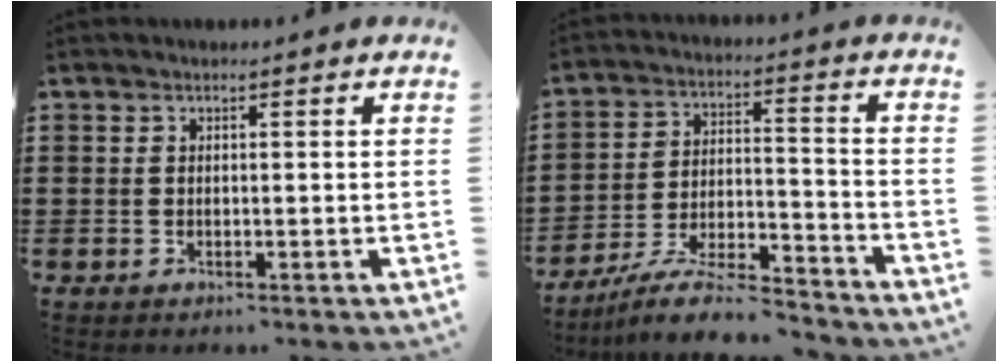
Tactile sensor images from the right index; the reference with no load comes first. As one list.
[{"total": 9.2, "force": [-8.1, 1.2, 4.1], "torque": [-0.078, 0.012, -0.159]}]